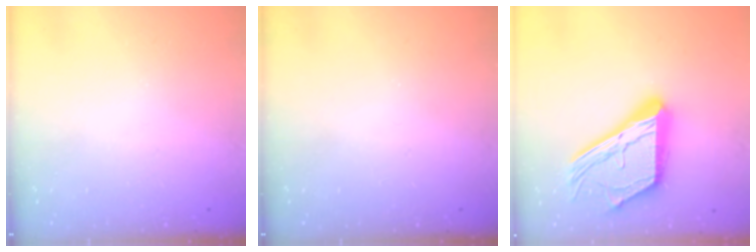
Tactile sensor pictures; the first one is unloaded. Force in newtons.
{"total": 0.0}
{"total": 23.5, "press": 23.4, "slide": 2.1}